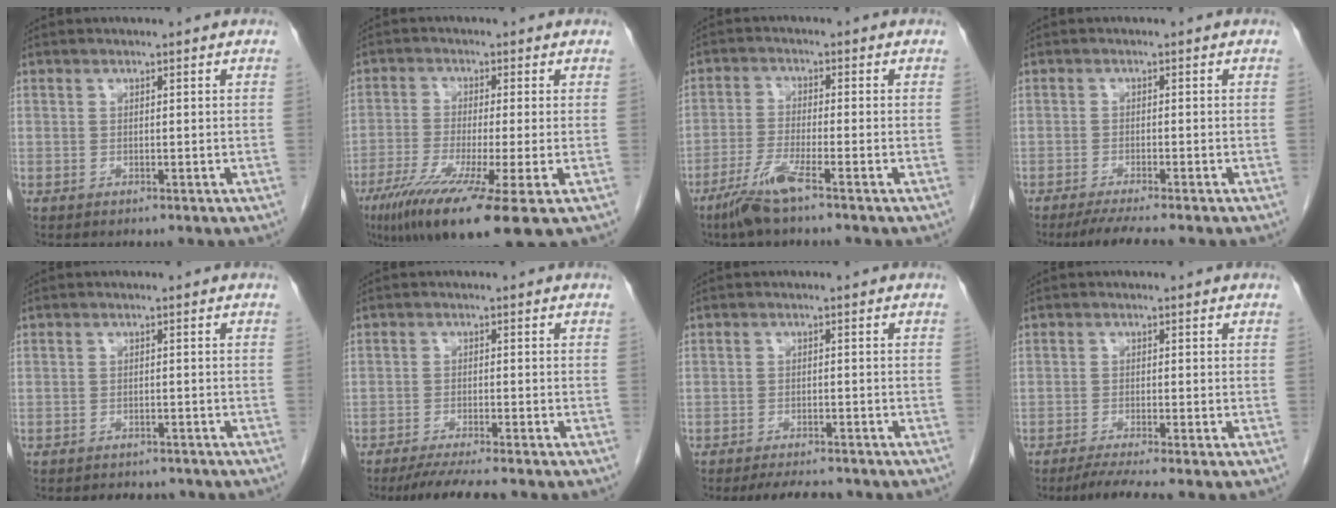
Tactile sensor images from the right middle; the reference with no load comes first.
{"total": 13.7, "force": [-7.5, 0.1, 11.4], "torque": [-0.194, -0.044, -0.125]}
{"total": 5.5, "force": [-3.7, -0.2, 4.0], "torque": [-0.085, -0.013, -0.079]}
{"total": 5.0, "force": [-4.1, -0.3, 2.8], "torque": [-0.045, -0.015, -0.067]}
{"total": 6.0, "force": [-5.4, 2.1, 1.6], "torque": [-0.022, -0.001, -0.063]}
{"total": 6.6, "force": [-5.6, -0.2, 3.4], "torque": [-0.049, -0.019, -0.090]}
{"total": 5.7, "force": [-5.2, 1.2, 2.0], "torque": [-0.030, -0.011, -0.077]}
{"total": 3.9, "force": [-3.2, -0.9, 2.1], "torque": [-0.038, -0.015, -0.059]}